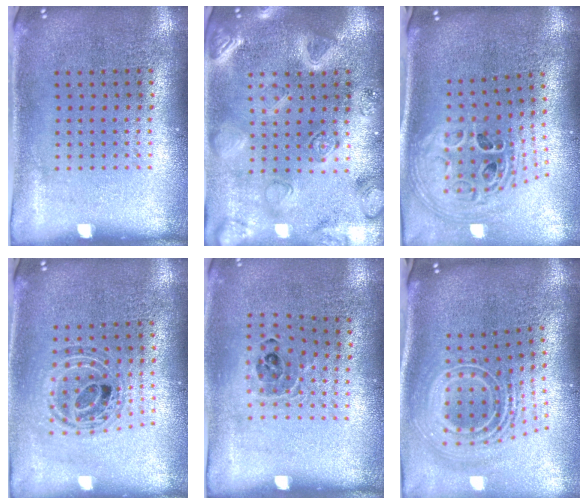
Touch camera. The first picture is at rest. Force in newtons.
{"total": 3.0, "press": 2.9, "slide": 0.8}
{"total": 2.1, "press": 1.4, "slide": 1.5}
{"total": 0.8, "press": 0.8, "slide": 0.2}
{"total": 0.9, "press": 0.9, "slide": 0.1}
{"total": 2.8, "press": 1.9, "slide": 2.1}